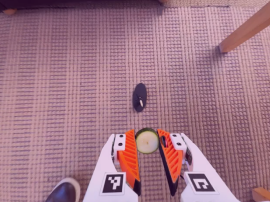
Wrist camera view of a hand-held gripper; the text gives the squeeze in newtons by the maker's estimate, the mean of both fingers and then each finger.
{"total": 8.5, "left": 8.6, "right": 8.4}